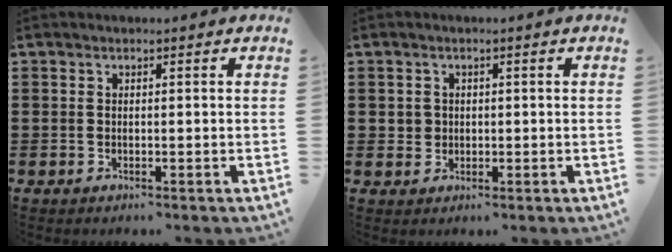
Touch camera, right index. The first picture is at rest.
{"total": 1.8, "force": [0.2, 1.7, 0.3], "torque": [-0.012, 0.009, 0.002]}